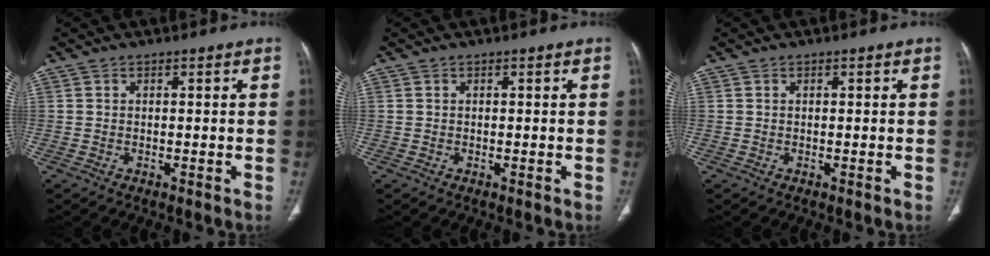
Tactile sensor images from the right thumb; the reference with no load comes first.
{"total": 0.0}
{"total": 0.0}